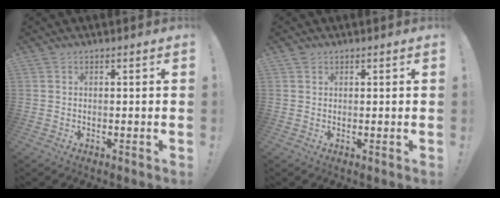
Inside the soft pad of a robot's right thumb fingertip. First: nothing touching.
{"total": 0.7, "force": [0.5, 0.5, 0.1], "torque": [-0.008, 0.002, 0.011]}